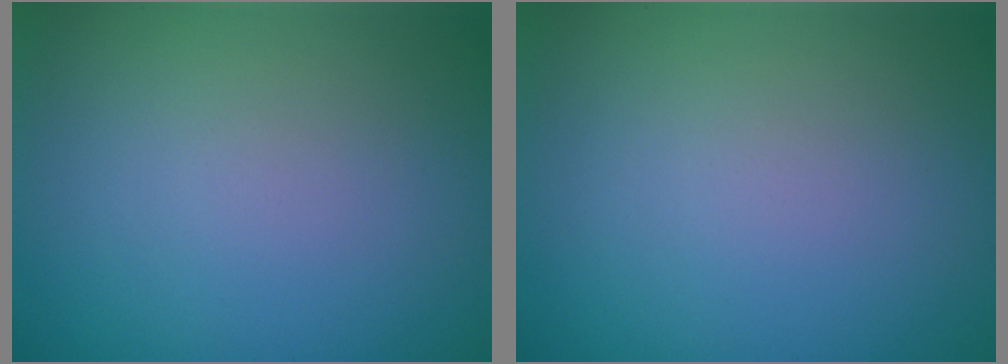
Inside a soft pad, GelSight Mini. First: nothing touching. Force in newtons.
{"total": 0.0}